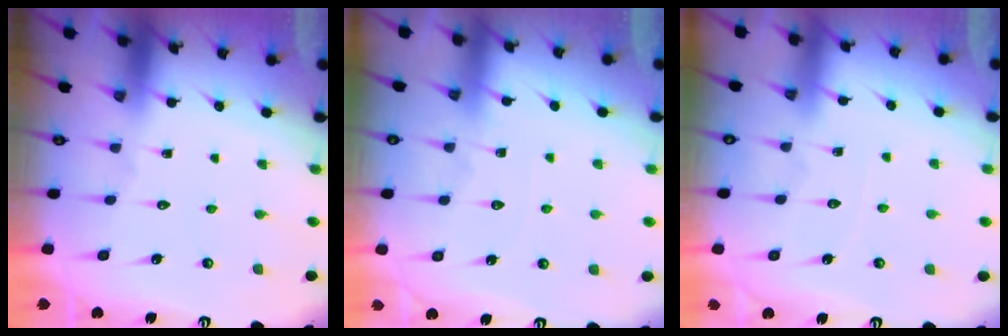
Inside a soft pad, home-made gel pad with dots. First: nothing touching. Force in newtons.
{"total": 3.5, "press": 3.5, "slide": 0.5}
{"total": 2.8, "press": 2.8, "slide": 0.4}